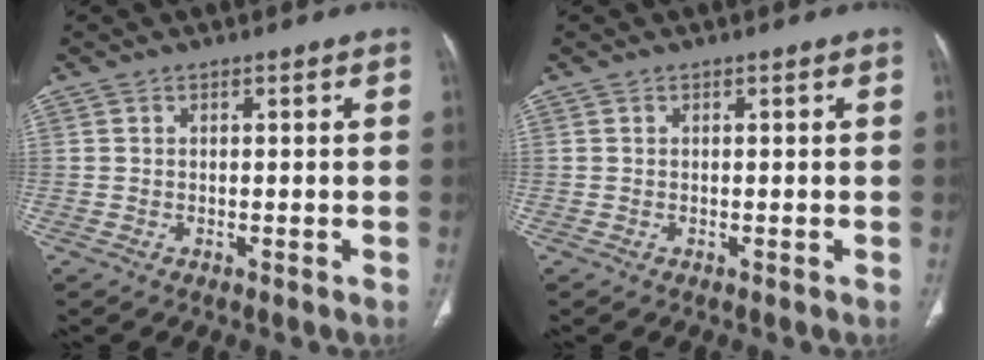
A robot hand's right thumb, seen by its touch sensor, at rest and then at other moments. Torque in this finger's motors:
{"motor_torque": [0.00, 0.00, -0.04, -0.04, 0.01]}